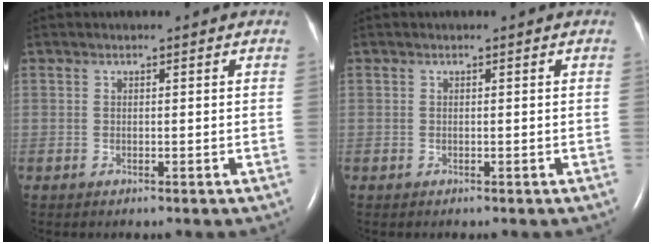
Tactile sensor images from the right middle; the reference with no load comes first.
{"total": 0.0}